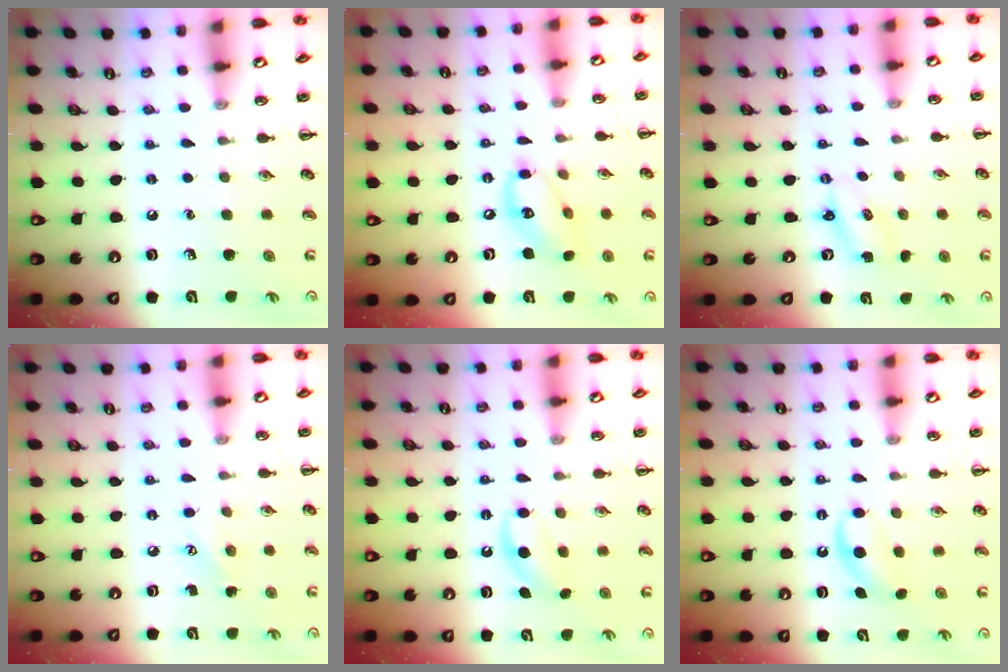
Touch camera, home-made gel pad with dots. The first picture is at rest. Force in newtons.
{"total": 11.6, "press": 11.4, "slide": 2.1}
{"total": 2.1, "press": 2.1, "slide": 0.6}
{"total": 5.6, "press": 5.4, "slide": 1.5}
{"total": 4.7, "press": 4.4, "slide": 1.4}
{"total": 4.7, "press": 4.5, "slide": 1.2}